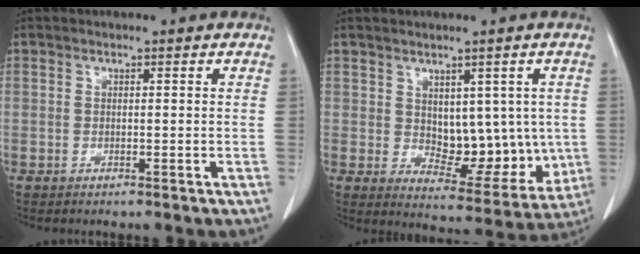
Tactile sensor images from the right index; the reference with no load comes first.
{"total": 10.0, "force": [0.8, 5.8, 8.2], "torque": [-0.094, -0.003, 0.032]}